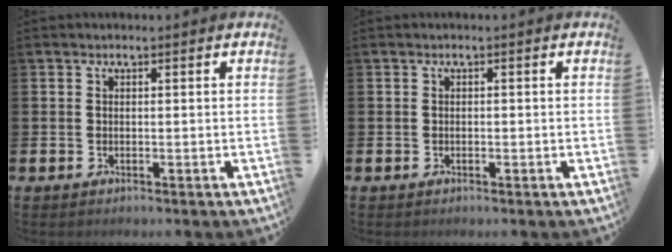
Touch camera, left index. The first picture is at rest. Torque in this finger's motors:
{"motor_torque": [-0.05, 0.17, 0.06, 0.00]}